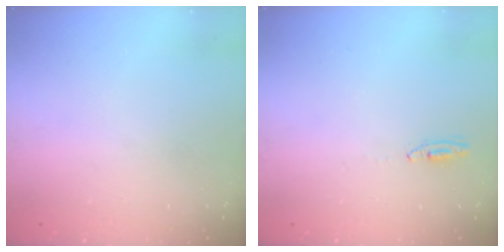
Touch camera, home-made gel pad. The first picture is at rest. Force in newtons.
{"total": 2.7, "press": 2.5, "slide": 1.0}